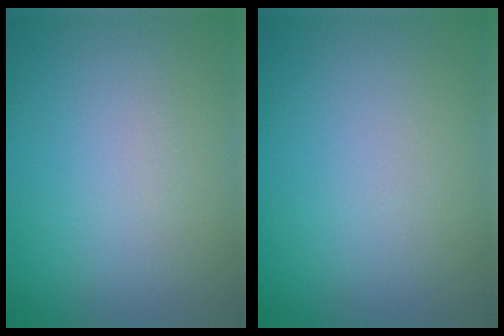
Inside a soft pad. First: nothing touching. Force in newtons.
{"total": 0.0}